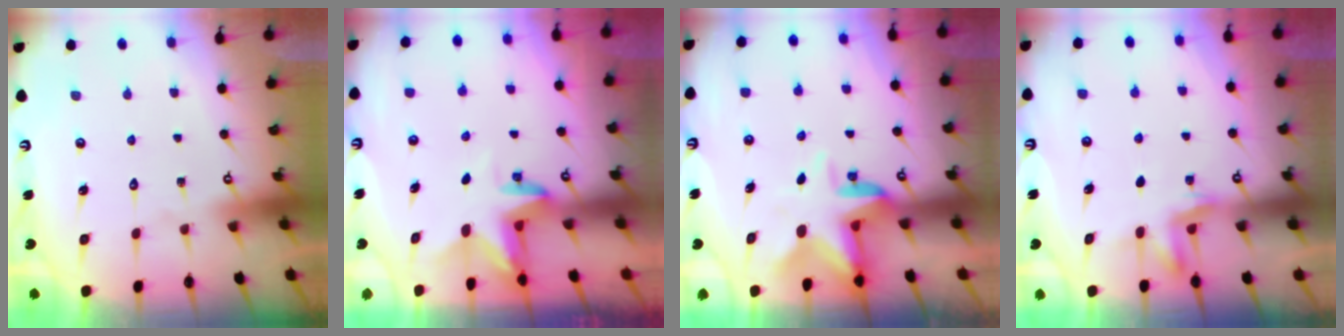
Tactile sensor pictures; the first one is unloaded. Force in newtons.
{"total": 3.3, "press": 3.3, "slide": 0.2}
{"total": 4.9, "press": 4.6, "slide": 1.5}
{"total": 3.0, "press": 2.9, "slide": 0.6}